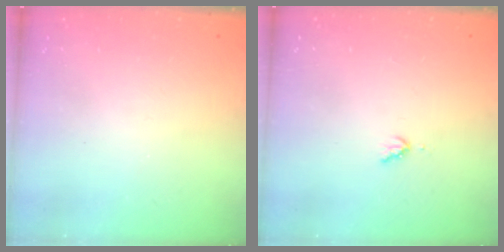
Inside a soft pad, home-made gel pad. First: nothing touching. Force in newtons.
{"total": 3.7, "press": 3.7, "slide": 0.5}